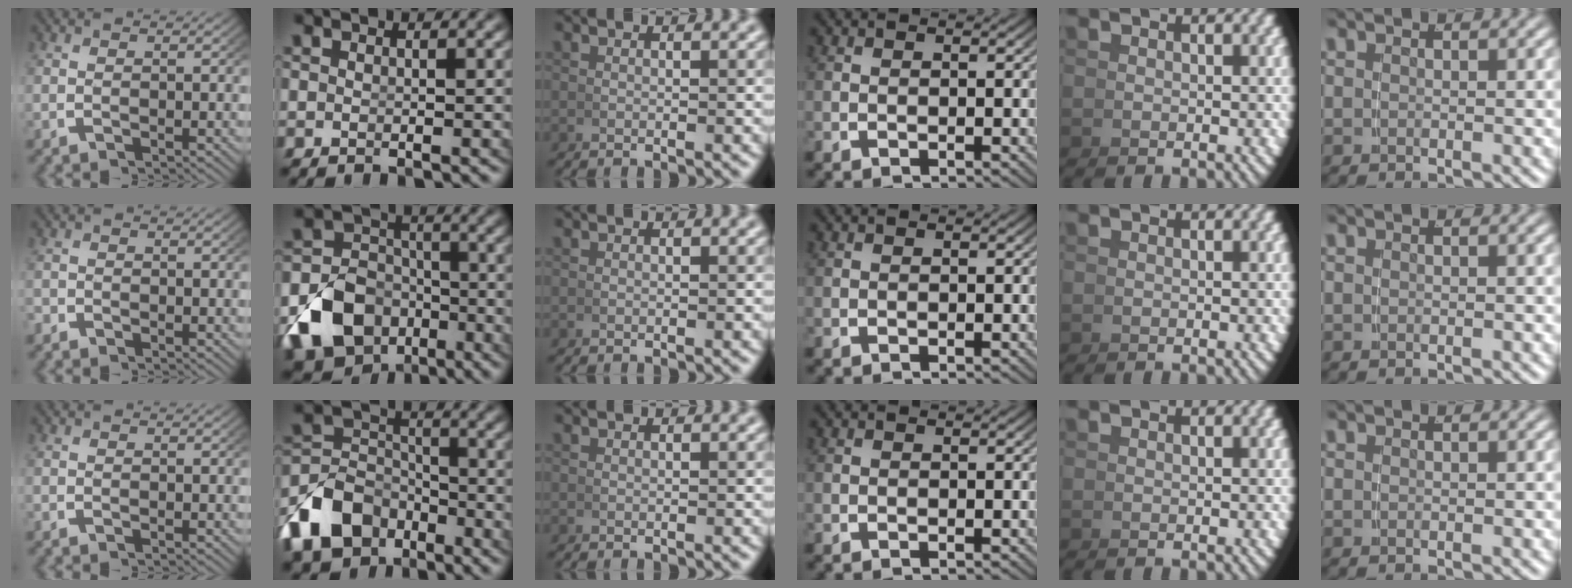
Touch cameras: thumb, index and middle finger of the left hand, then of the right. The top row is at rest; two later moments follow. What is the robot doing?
{"motion": "grasp_and_lifting", "object": "coin"}